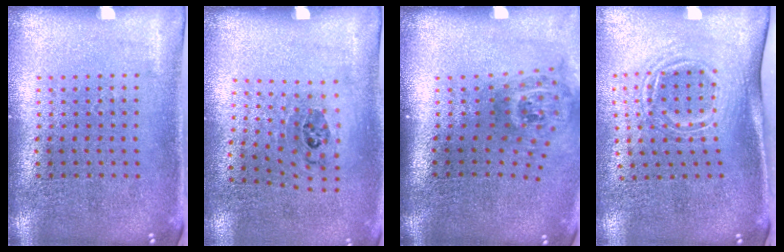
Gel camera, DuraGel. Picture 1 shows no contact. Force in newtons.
{"total": 1.1, "press": 0.7, "slide": 0.9}
{"total": 1.9, "press": 1.3, "slide": 1.4}
{"total": 1.7, "press": 1.1, "slide": 1.2}